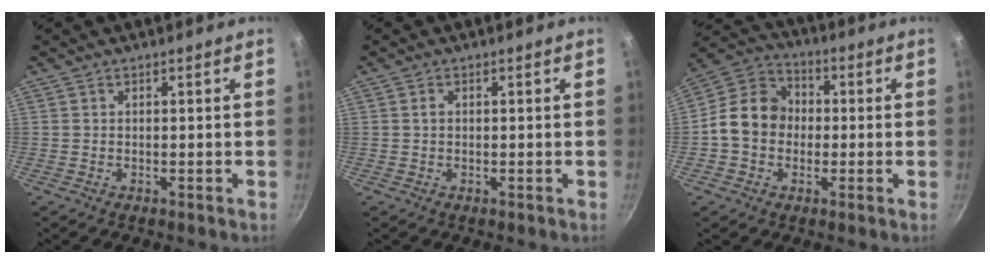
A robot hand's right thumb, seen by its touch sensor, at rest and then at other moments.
{"total": 0.7, "force": [0.1, 0.6, 0.4], "torque": [-0.008, 0.004, 0.002]}
{"total": 11.7, "force": [-0.7, 9.7, 6.5], "torque": [-0.077, 0.030, -0.036]}